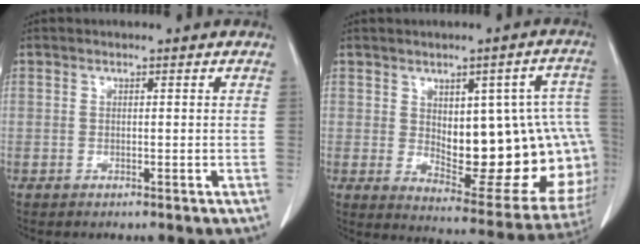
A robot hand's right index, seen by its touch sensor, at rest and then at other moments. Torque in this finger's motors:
{"motor_torque": [1.70, 0.16, 0.33, 0.08]}